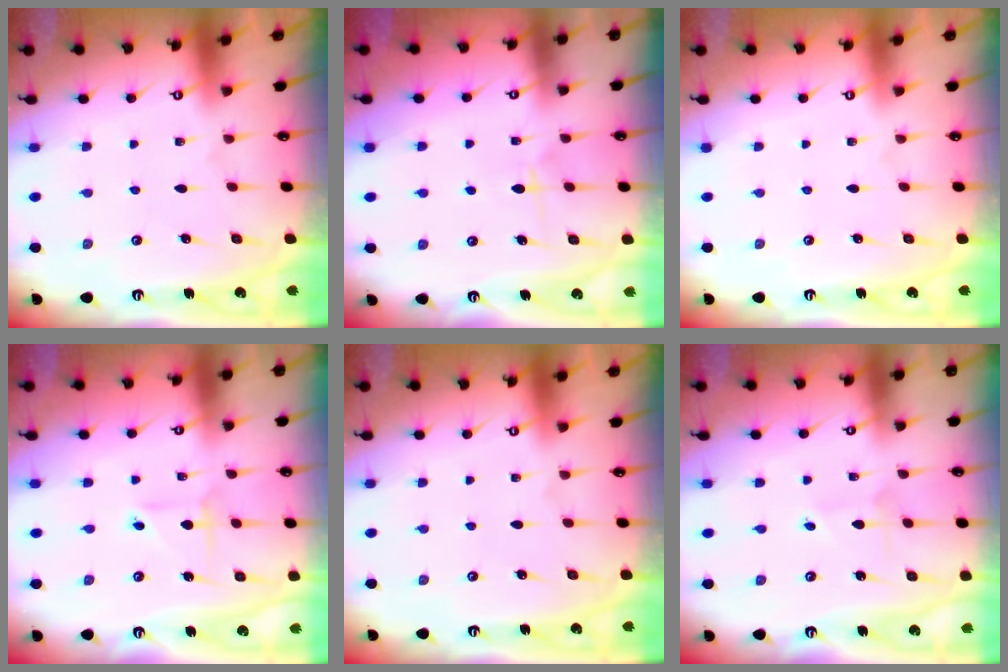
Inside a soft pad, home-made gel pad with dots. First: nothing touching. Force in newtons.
{"total": 4.8, "press": 4.7, "slide": 0.7}
{"total": 0.0}
{"total": 2.8, "press": 2.8, "slide": 0.3}
{"total": 0.0}
{"total": 1.6, "press": 1.6, "slide": 0.2}